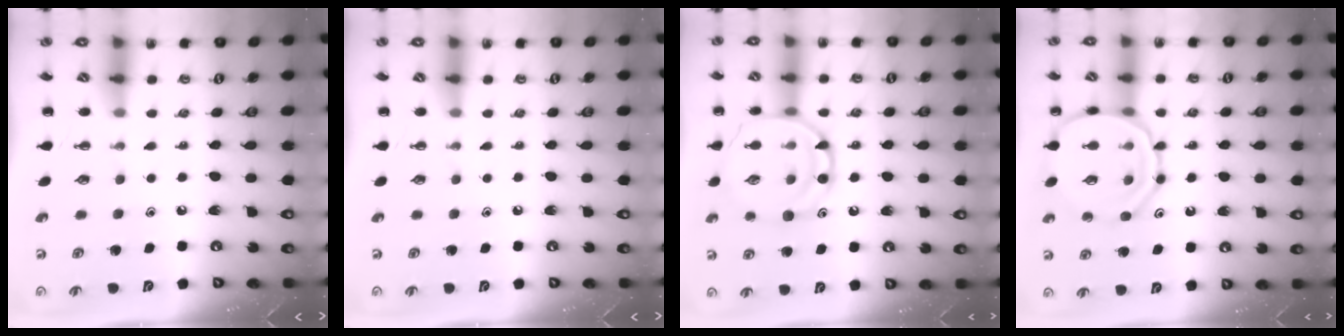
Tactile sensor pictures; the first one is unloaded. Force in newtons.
{"total": 0.0}
{"total": 15.2, "press": 15.2, "slide": 0.8}
{"total": 14.9, "press": 14.8, "slide": 0.9}